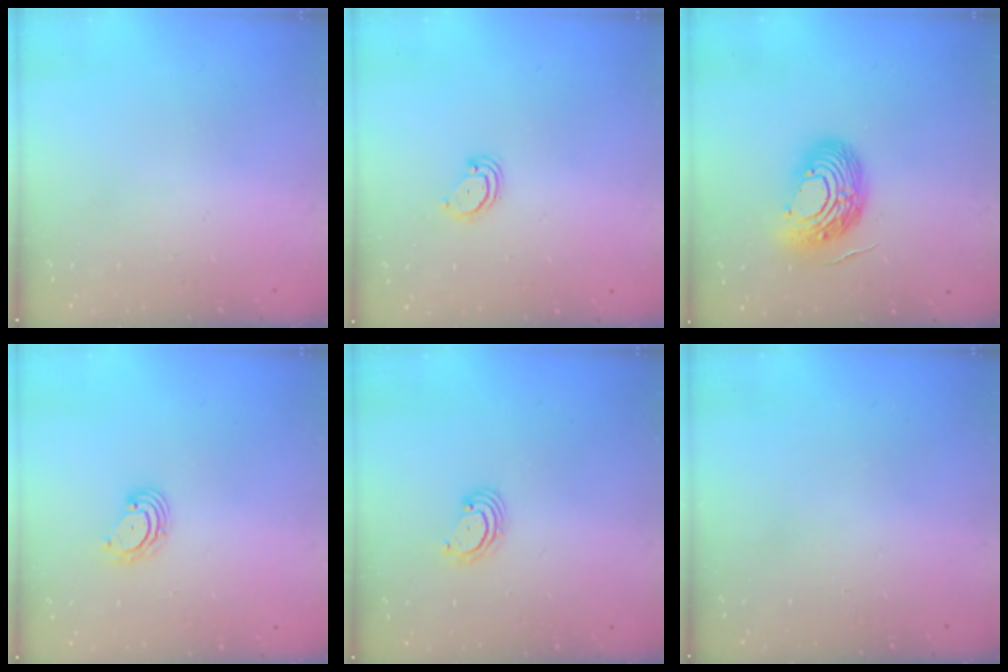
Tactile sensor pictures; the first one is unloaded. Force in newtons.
{"total": 3.0, "press": 3.0, "slide": 0.2}
{"total": 13.7, "press": 13.7, "slide": 1.6}
{"total": 4.0, "press": 3.9, "slide": 0.4}
{"total": 3.2, "press": 3.2, "slide": 0.5}
{"total": 0.0}